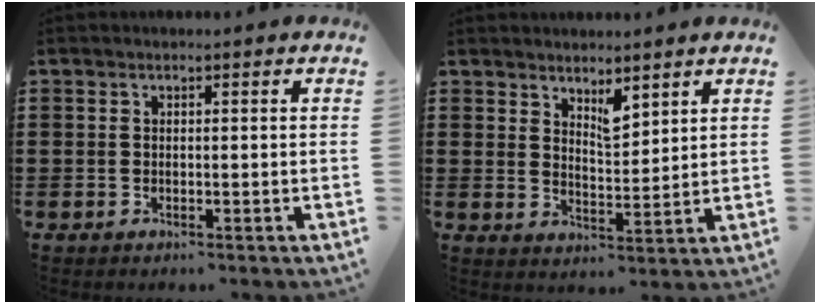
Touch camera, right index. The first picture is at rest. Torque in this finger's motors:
{"motor_torque": [0.00, 0.00, 0.09, 0.06]}